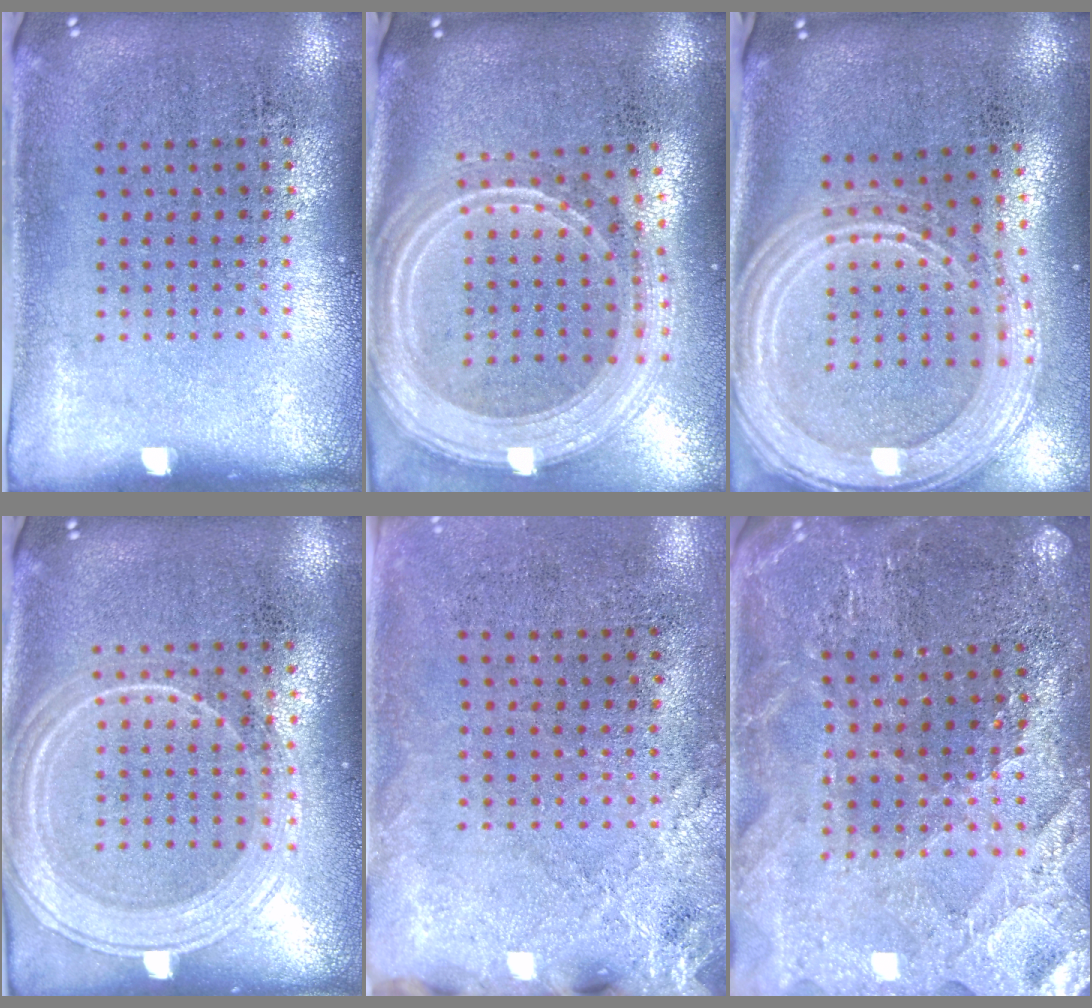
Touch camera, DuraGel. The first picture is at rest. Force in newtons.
{"total": 2.9, "press": 2.4, "slide": 1.6}
{"total": 2.9, "press": 2.3, "slide": 1.7}
{"total": 1.8, "press": 1.8, "slide": 0.4}
{"total": 2.4, "press": 2.0, "slide": 1.3}
{"total": 2.6, "press": 2.6, "slide": 0.4}